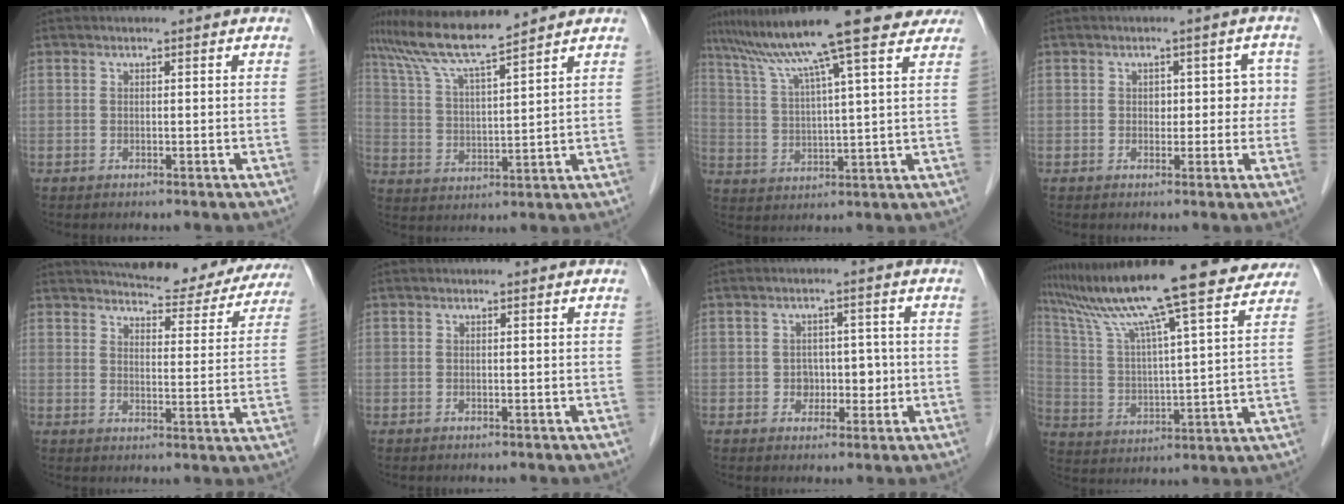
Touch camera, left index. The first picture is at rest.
{"total": 11.0, "force": [9.5, -0.6, 5.6], "torque": [-0.109, 0.023, 0.177]}
{"total": 18.7, "force": [15.0, 0.7, 11.1], "torque": [-0.179, 0.031, 0.221]}
{"total": 3.8, "force": [0.3, 2.8, 2.6], "torque": [-0.016, 0.025, 0.005]}
{"total": 20.7, "force": [18.8, 5.5, 6.6], "torque": [-0.087, -0.013, 0.223]}
{"total": 0.0}
{"total": 3.7, "force": [-0.5, 2.9, 2.2], "torque": [-0.022, 0.013, -0.003]}
{"total": 24.7, "force": [21.1, 0.8, 12.8], "torque": [-0.217, -0.001, 0.315]}